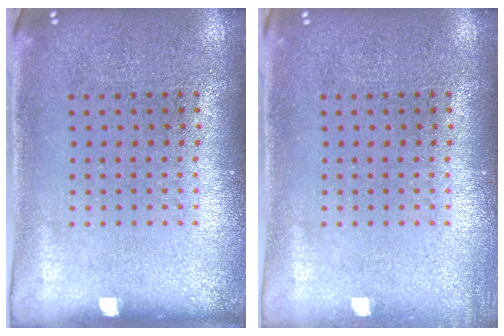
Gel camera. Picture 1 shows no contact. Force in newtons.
{"total": 0.7, "press": 0.7, "slide": 0.0}